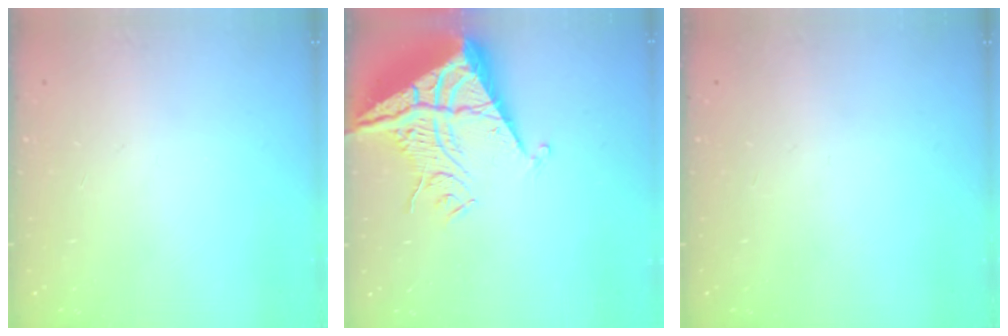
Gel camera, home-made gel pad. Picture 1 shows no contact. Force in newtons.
{"total": 13.3, "press": 13.2, "slide": 1.4}
{"total": 0.0}